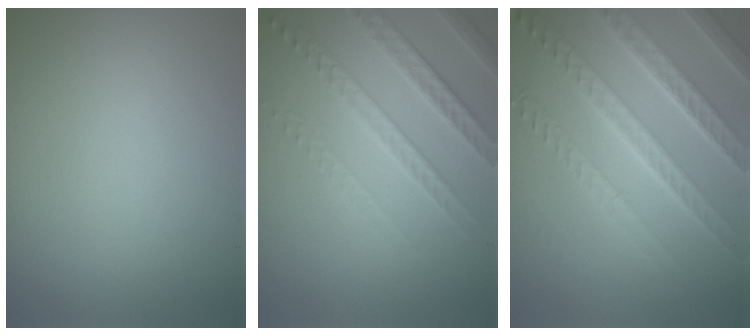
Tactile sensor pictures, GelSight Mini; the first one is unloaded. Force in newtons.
{"total": 5.0, "press": 3.2, "slide": 3.9}
{"total": 7.9, "press": 5.4, "slide": 5.8}